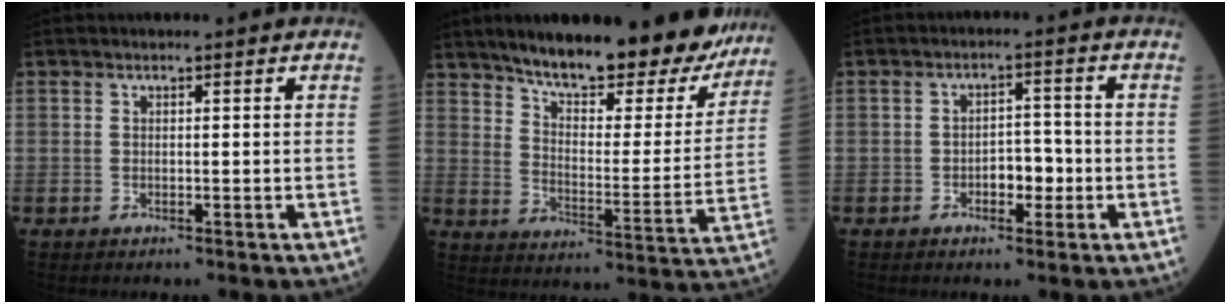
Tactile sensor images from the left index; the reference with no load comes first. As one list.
[{"total": 23.8, "force": [19.9, 5.7, 11.7], "torque": [-0.161, -0.024, 0.261]}, {"total": 3.9, "force": [-1.5, 2.0, 3.0], "torque": [-0.039, 0.006, -0.027]}]